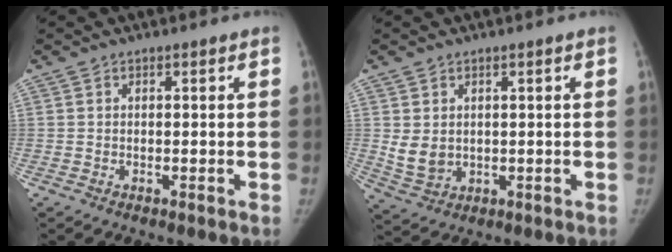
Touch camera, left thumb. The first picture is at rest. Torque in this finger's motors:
{"motor_torque": [0.64, 0.94, 0.43, -0.58, 0.03]}